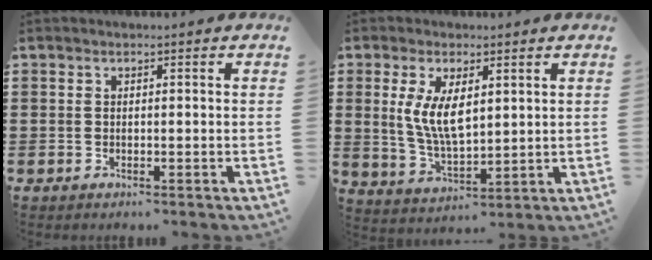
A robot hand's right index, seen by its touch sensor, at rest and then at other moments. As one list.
[{"total": 6.8, "force": [1.6, 3.2, 5.8], "torque": [-0.126, 0.003, 0.027]}]